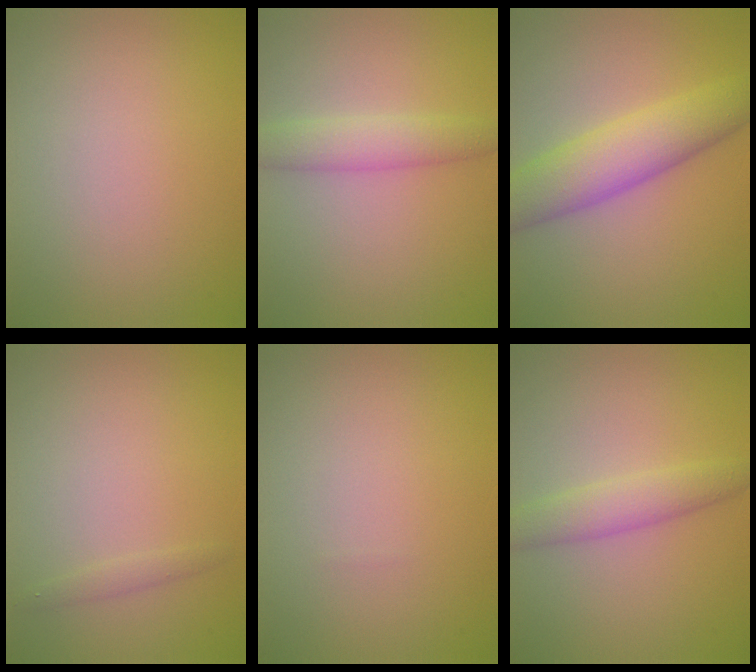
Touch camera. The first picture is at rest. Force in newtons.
{"total": 3.0, "press": 3.0, "slide": 0.1}
{"total": 6.5, "press": 6.5, "slide": 0.2}
{"total": 0.8, "press": 0.8, "slide": 0.1}
{"total": 0.0}
{"total": 2.9, "press": 2.9, "slide": 0.2}